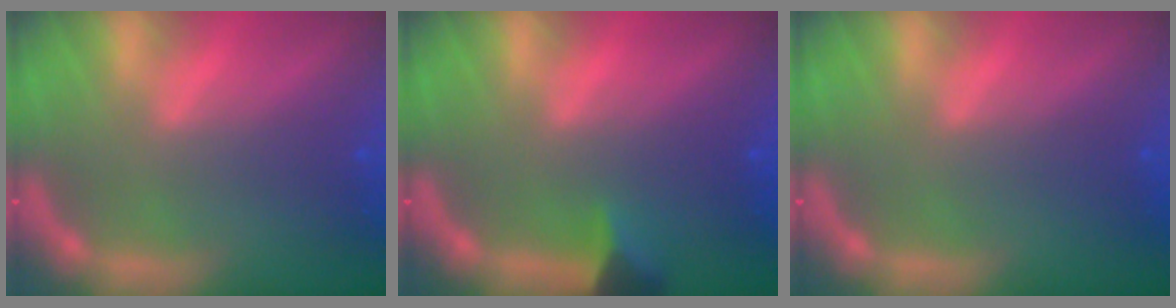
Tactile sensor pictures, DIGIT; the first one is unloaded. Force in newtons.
{"total": 2.4}
{"total": 0.0}